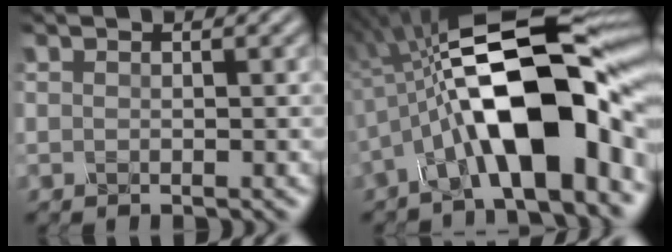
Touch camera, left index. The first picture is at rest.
{"total": 15.2, "force": [-2.7, 5.3, 14.0], "torque": [-0.215, 0.024, -0.058]}